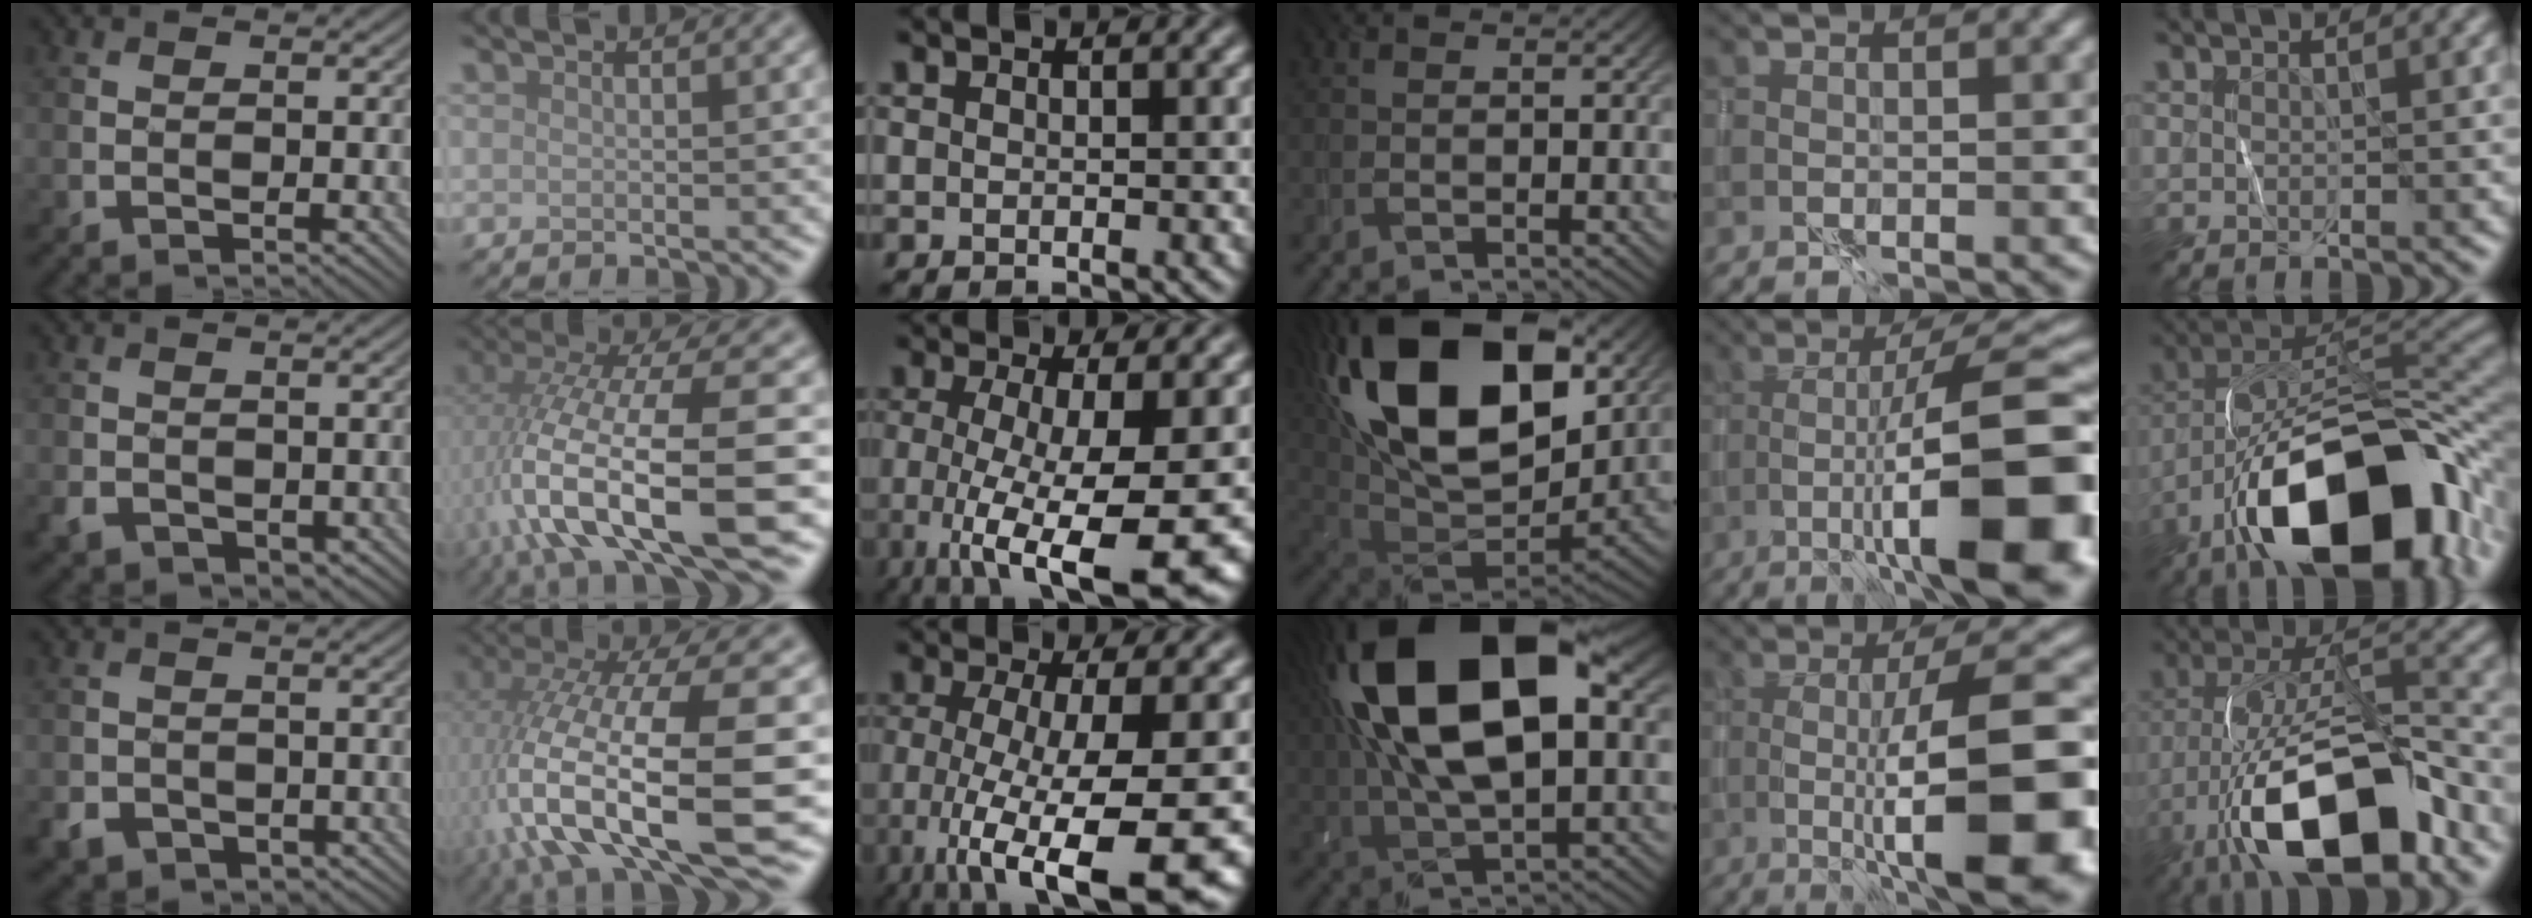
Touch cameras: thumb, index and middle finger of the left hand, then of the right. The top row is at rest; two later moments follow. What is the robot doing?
{"motion": "wrap", "object": "ribbon"}